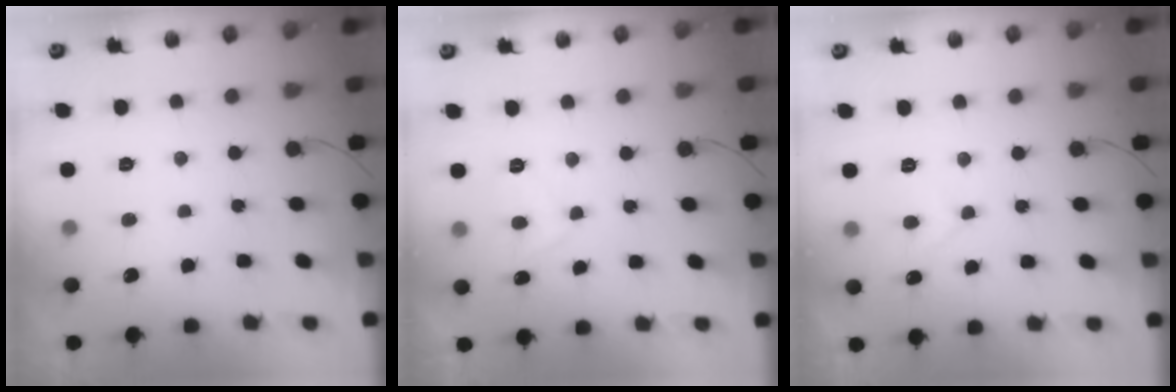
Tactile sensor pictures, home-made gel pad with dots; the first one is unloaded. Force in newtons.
{"total": 3.9, "press": 3.8, "slide": 0.6}
{"total": 6.3, "press": 6.3, "slide": 0.5}